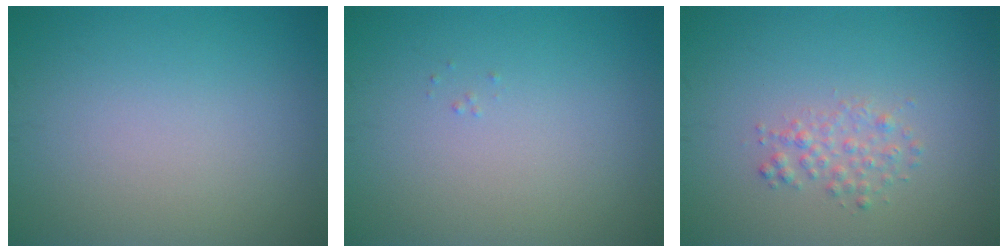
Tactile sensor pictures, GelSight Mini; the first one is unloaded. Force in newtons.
{"total": 0.0}
{"total": 1.6, "press": 1.6, "slide": 0.1}